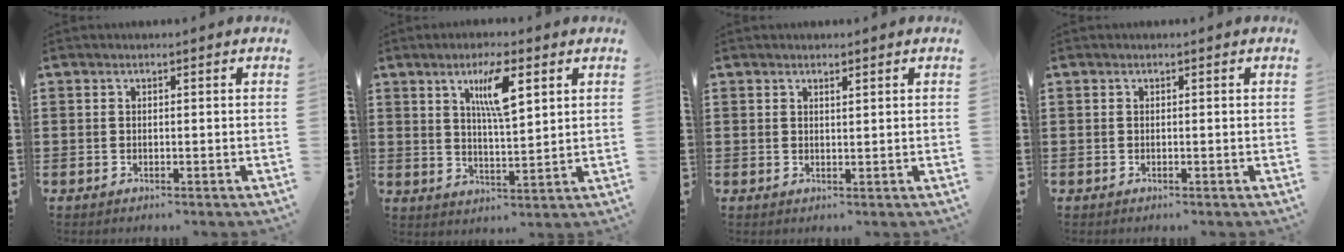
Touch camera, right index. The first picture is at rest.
{"total": 7.2, "force": [3.3, 1.7, 6.2], "torque": [-0.114, 0.004, 0.051]}
{"total": 0.9, "force": [0.8, 0.1, 0.3], "torque": [-0.007, 0.000, 0.016]}
{"total": 0.0}